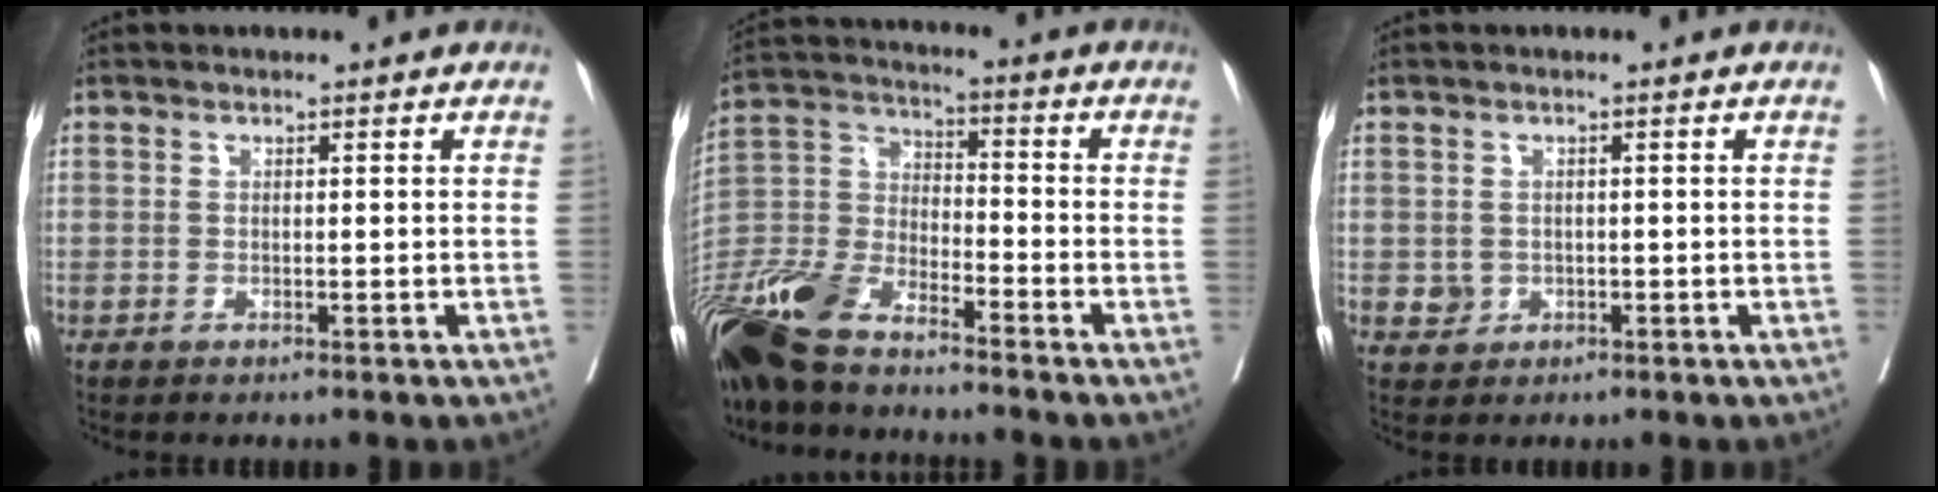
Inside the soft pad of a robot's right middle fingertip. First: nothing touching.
{"total": 15.4, "force": [-12.6, 3.9, 7.9], "torque": [-0.174, -0.016, -0.250]}
{"total": 1.8, "force": [-0.3, 1.7, 0.5], "torque": [-0.005, 0.004, 0.000]}